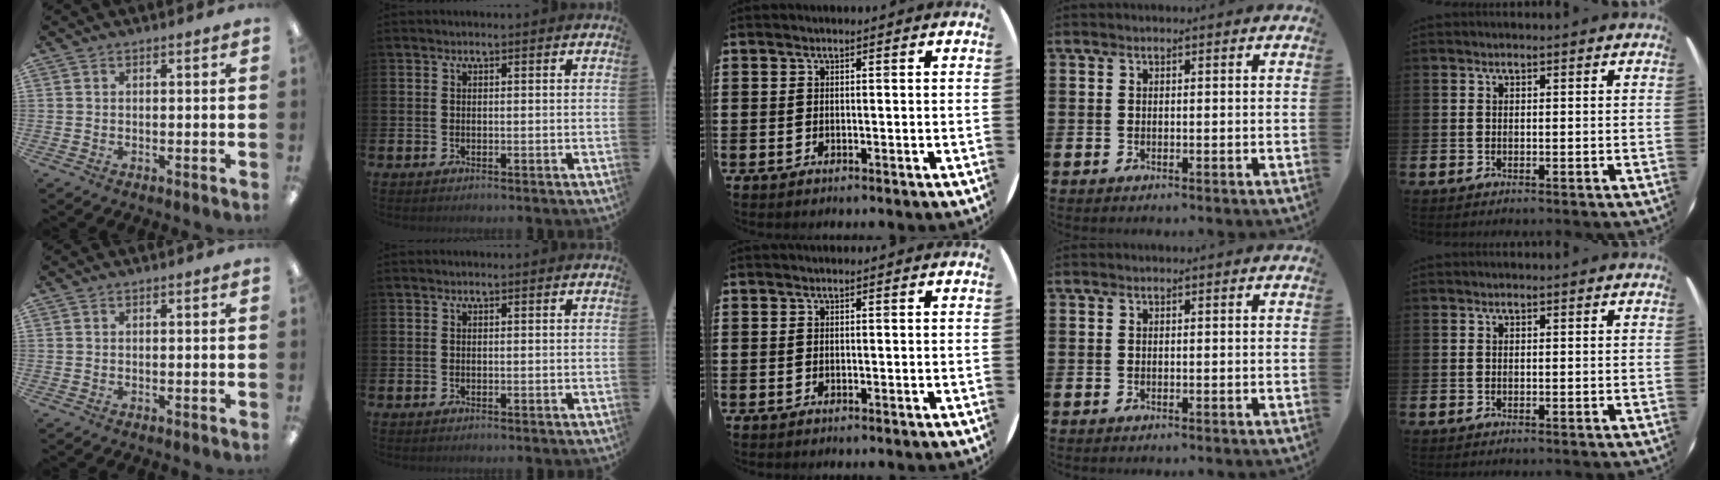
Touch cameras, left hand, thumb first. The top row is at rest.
{}